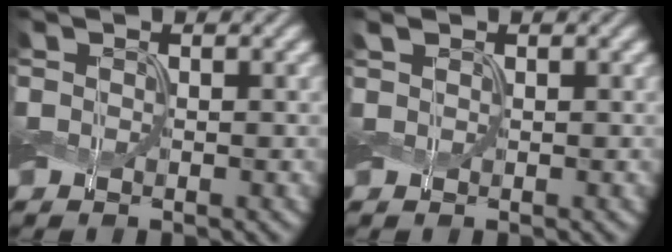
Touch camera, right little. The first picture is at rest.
{"total": 0.9, "force": [0.6, 0.5, 0.6], "torque": [-0.012, 0.003, 0.013]}